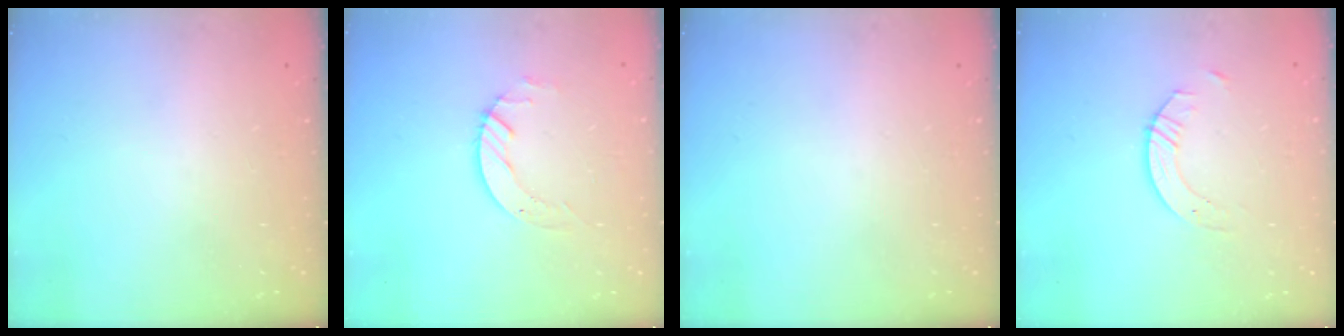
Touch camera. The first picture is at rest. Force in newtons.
{"total": 4.5, "press": 4.5, "slide": 0.4}
{"total": 0.0}
{"total": 4.0, "press": 3.9, "slide": 0.4}